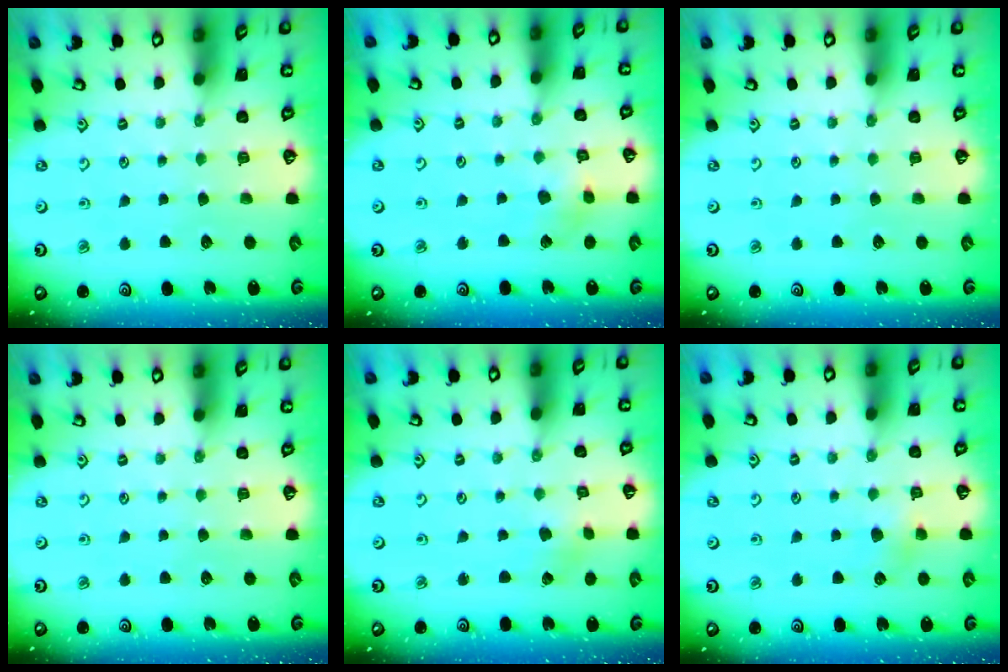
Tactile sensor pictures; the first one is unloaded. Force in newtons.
{"total": 4.8, "press": 4.8, "slide": 0.5}
{"total": 0.0}
{"total": 0.0}
{"total": 1.1, "press": 1.1, "slide": 0.1}
{"total": 4.8, "press": 4.8, "slide": 0.5}